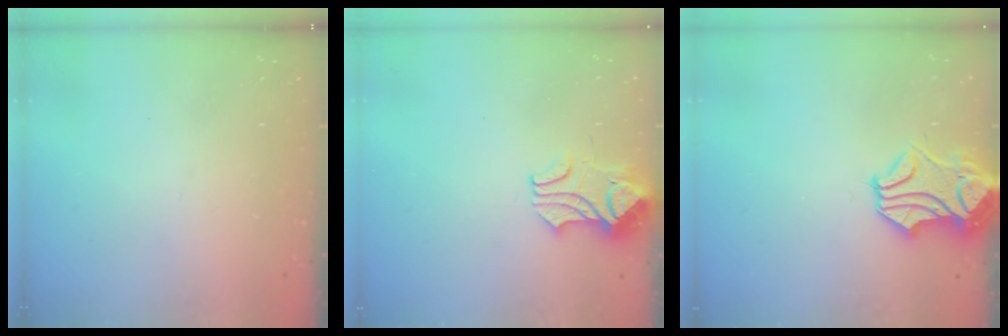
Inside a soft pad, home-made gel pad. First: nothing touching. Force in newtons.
{"total": 2.2, "press": 2.0, "slide": 0.9}
{"total": 2.0, "press": 1.4, "slide": 1.5}